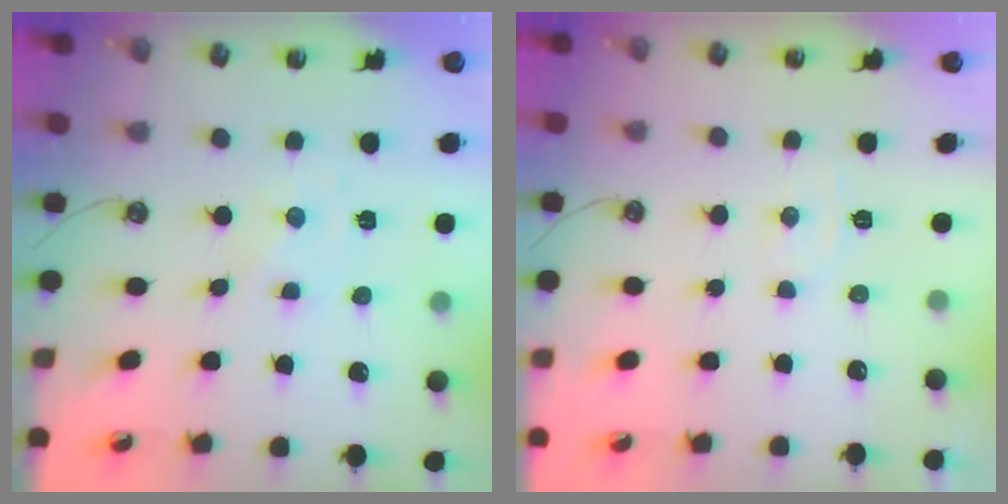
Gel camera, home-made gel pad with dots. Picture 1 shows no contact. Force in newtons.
{"total": 3.5, "press": 3.4, "slide": 0.5}